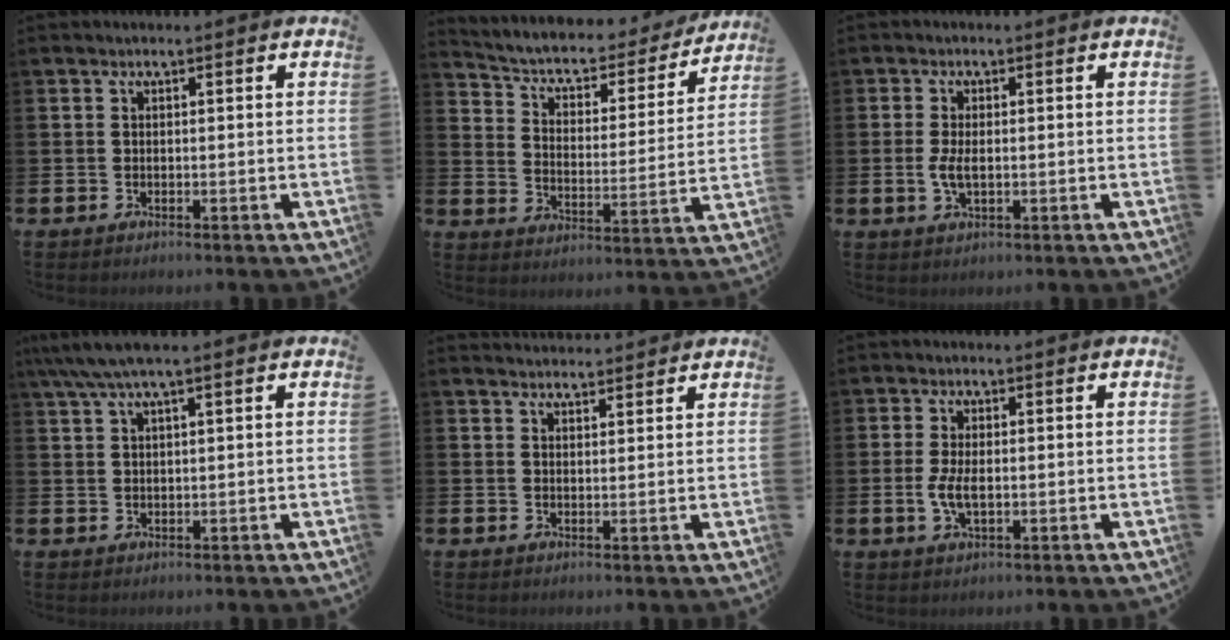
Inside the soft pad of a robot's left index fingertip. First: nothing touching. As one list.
[{"total": 5.4, "force": [4.7, 2.2, 1.6], "torque": [-0.050, -0.041, 0.069]}, {"total": 2.9, "force": [-0.1, 1.4, 2.6], "torque": [-0.049, 0.004, -0.004]}, {"total": 3.5, "force": [2.3, 0.3, 2.6], "torque": [-0.052, 0.000, 0.041]}, {"total": 2.2, "force": [2.2, 0.4, -0.1], "torque": [0.009, -0.016, 0.038]}, {"total": 3.6, "force": [-0.3, 1.7, 3.2], "torque": [-0.067, 0.001, -0.008]}]